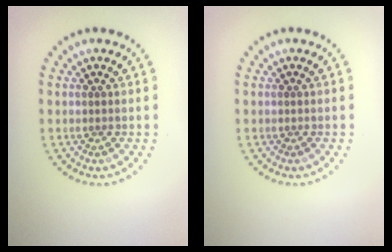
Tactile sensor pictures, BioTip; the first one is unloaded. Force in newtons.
{"total": 0.0}